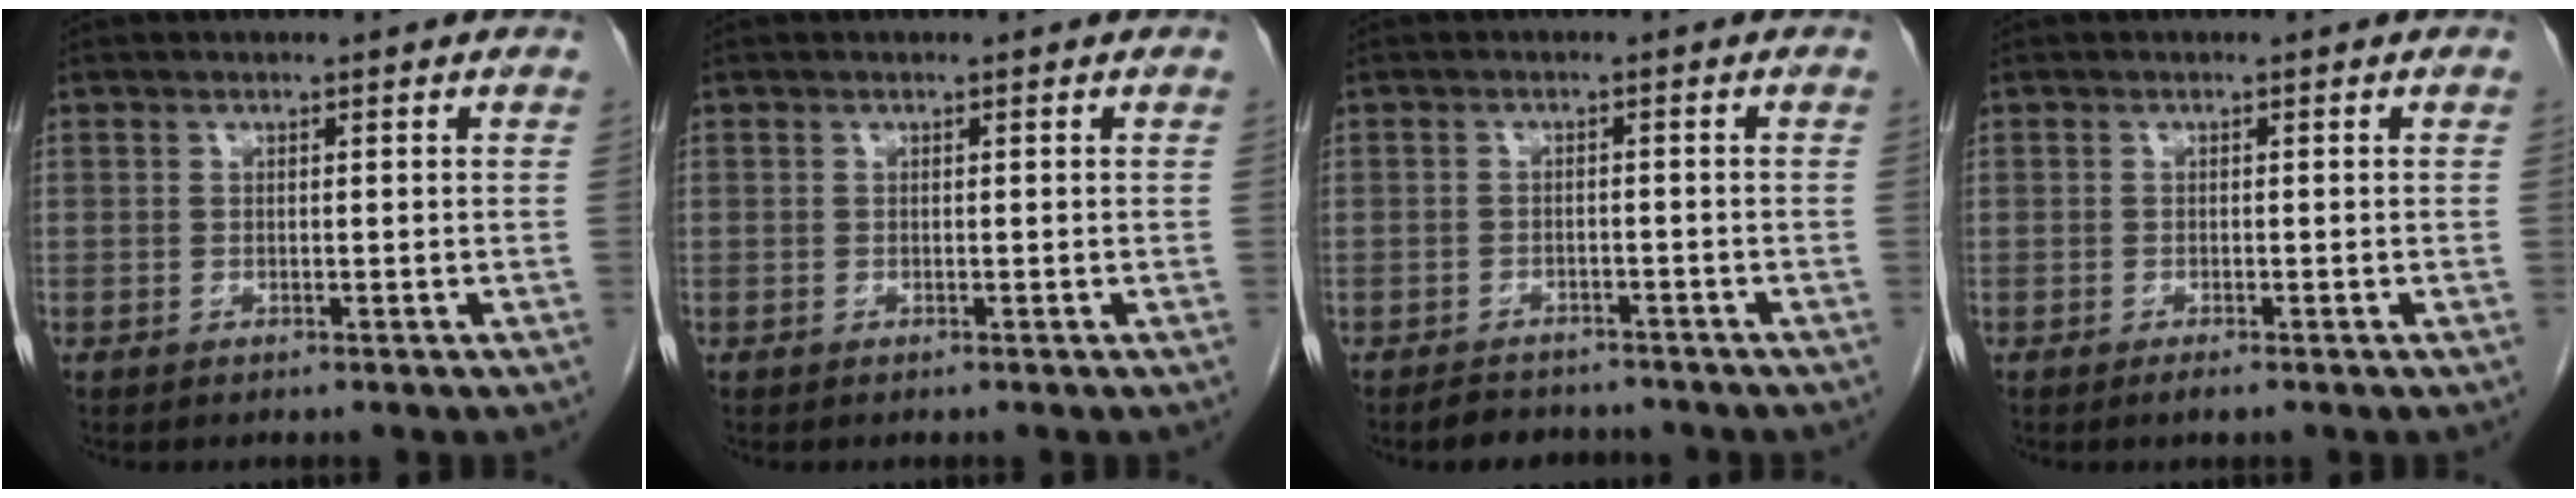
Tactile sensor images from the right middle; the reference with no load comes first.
{"total": 0.0}
{"total": 4.9, "force": [-4.5, 1.9, 1.0], "torque": [-0.019, -0.003, -0.060]}
{"total": 1.0, "force": [-0.7, 0.0, 0.7], "torque": [-0.015, -0.004, -0.011]}